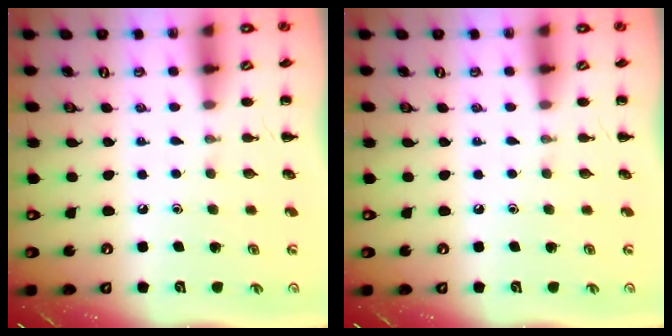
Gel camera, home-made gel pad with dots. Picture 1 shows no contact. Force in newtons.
{"total": 0.0}